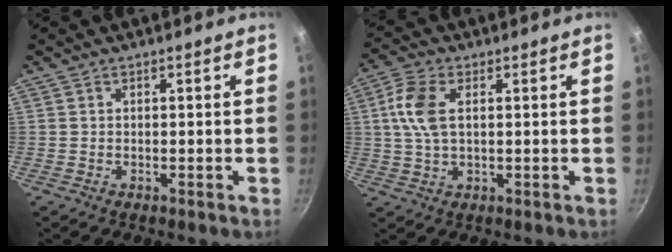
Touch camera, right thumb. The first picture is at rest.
{"total": 7.9, "force": [1.6, 4.3, 6.4], "torque": [-0.134, 0.011, 0.027]}